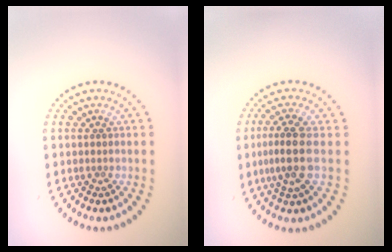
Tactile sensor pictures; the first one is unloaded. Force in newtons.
{"total": 3.4, "press": 3.0, "slide": 1.7}